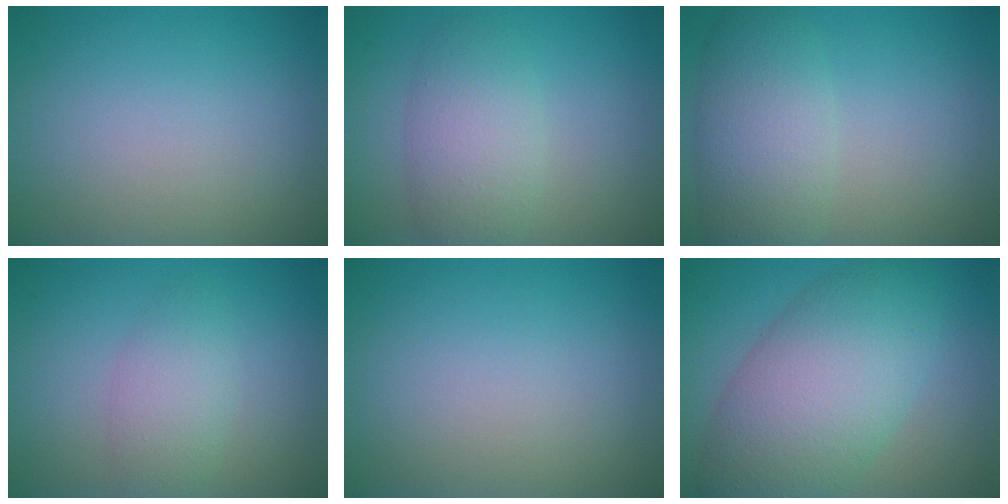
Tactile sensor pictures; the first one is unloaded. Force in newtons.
{"total": 4.4, "press": 4.4, "slide": 0.1}
{"total": 5.3, "press": 5.3, "slide": 0.1}
{"total": 2.8, "press": 2.8, "slide": 0.1}
{"total": 0.0}
{"total": 9.5, "press": 9.5, "slide": 0.2}